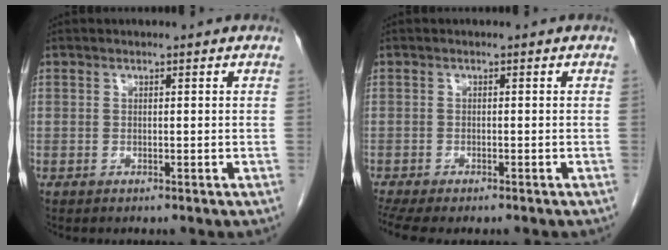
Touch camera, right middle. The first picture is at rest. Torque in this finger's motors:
{"motor_torque": [0.84, -0.57, 0.08, 0.08]}